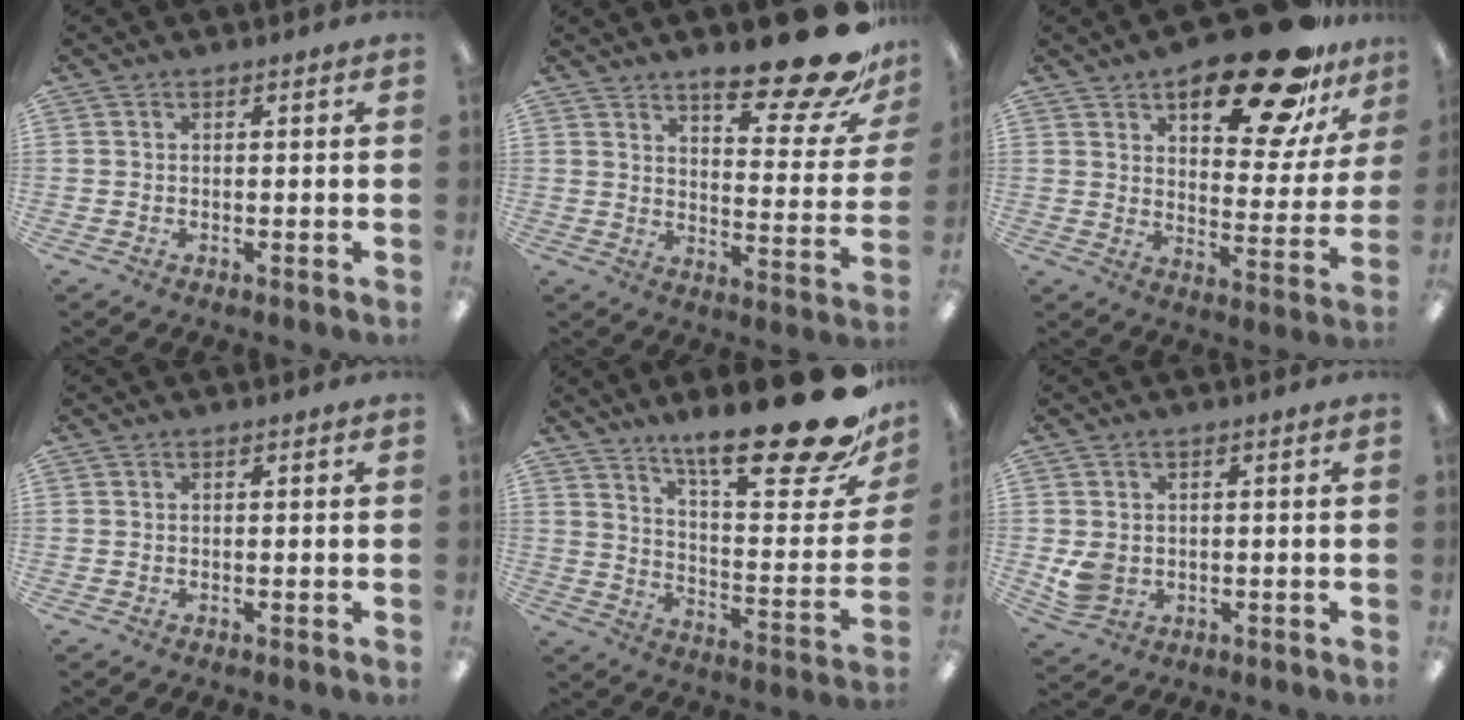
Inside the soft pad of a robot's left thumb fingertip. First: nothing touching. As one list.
[{"total": 19.1, "force": [13.7, 5.1, 12.3], "torque": [-0.164, -0.095, 0.219]}, {"total": 23.0, "force": [15.5, 9.1, 14.3], "torque": [-0.184, -0.096, 0.249]}, {"total": 0.0}, {"total": 24.8, "force": [17.6, 5.2, 16.7], "torque": [-0.234, -0.130, 0.282]}, {"total": 4.7, "force": [0.0, 4.1, 2.3], "torque": [-0.042, 0.003, 0.003]}]